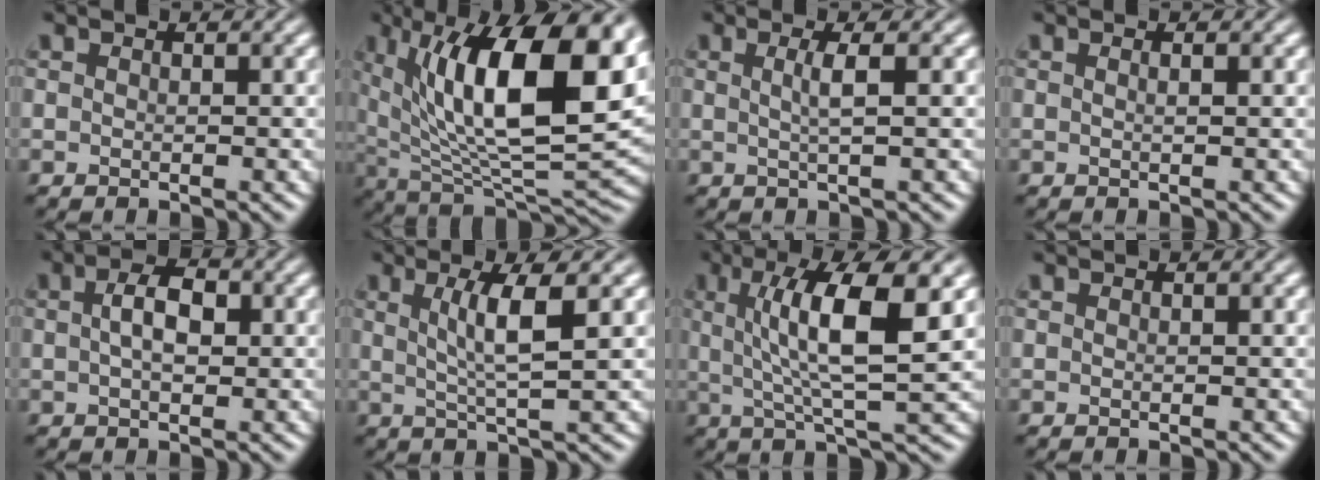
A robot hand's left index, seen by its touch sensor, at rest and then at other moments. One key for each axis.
{"total": 15.8, "fx": 5.3, "fy": 5.9, "fz": 13.7, "tx": -0.212, "ty": 0.001, "tz": 0.087}
{"total": 2.2, "fx": 0.3, "fy": 0.5, "fz": 2.1, "tx": -0.038, "ty": 0.003, "tz": 0.001}
{"total": 0.8, "fx": 0.2, "fy": 0.3, "fz": 0.7, "tx": -0.005, "ty": 0.001, "tz": -0.002}
{"total": 3.6, "fx": 0.4, "fy": 1.9, "fz": 3.0, "tx": -0.057, "ty": 0.006, "tz": 0.004}
{"total": 4.6, "fx": 1.3, "fy": 0.8, "fz": 4.4, "tx": -0.077, "ty": -0.001, "tz": 0.027}
{"total": 8.9, "fx": 2.1, "fy": 2.1, "fz": 8.4, "tx": -0.131, "ty": 0.003, "tz": 0.038}
{"total": 0.0}